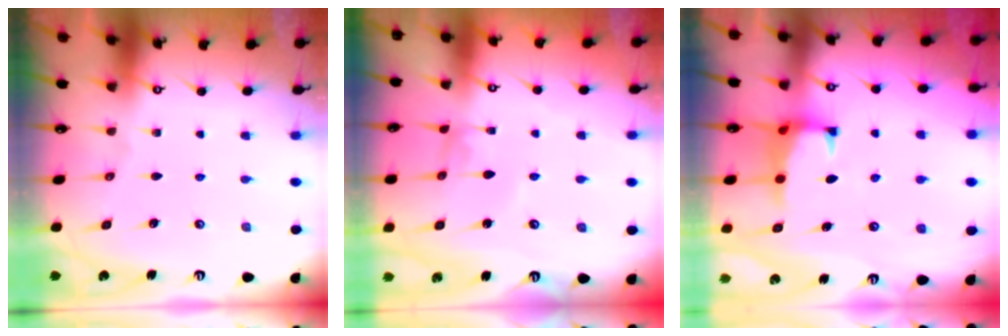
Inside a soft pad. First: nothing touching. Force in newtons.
{"total": 2.8, "press": 2.8, "slide": 0.1}
{"total": 1.6, "press": 1.5, "slide": 0.6}